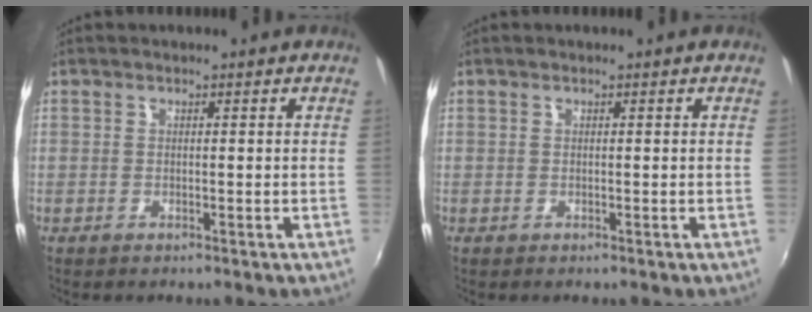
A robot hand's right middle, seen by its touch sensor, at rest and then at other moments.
{"total": 0.0}